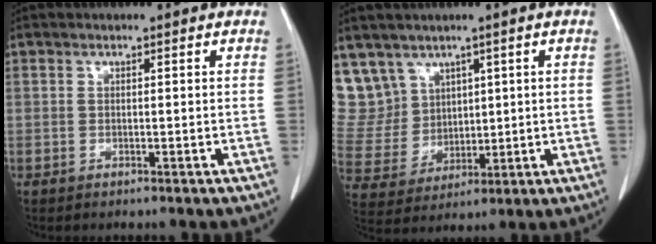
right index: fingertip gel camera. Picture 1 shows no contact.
{"total": 11.0, "force": [7.2, 8.2, 1.1], "torque": [-0.044, 0.032, 0.169]}